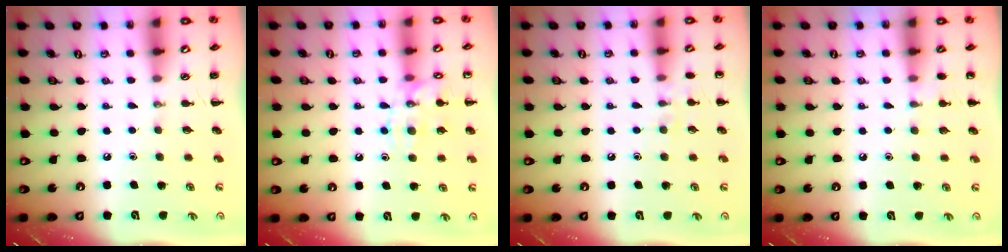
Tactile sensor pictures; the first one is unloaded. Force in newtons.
{"total": 12.3, "press": 12.3, "slide": 0.7}
{"total": 6.7, "press": 6.5, "slide": 1.7}
{"total": 5.8, "press": 5.5, "slide": 1.9}